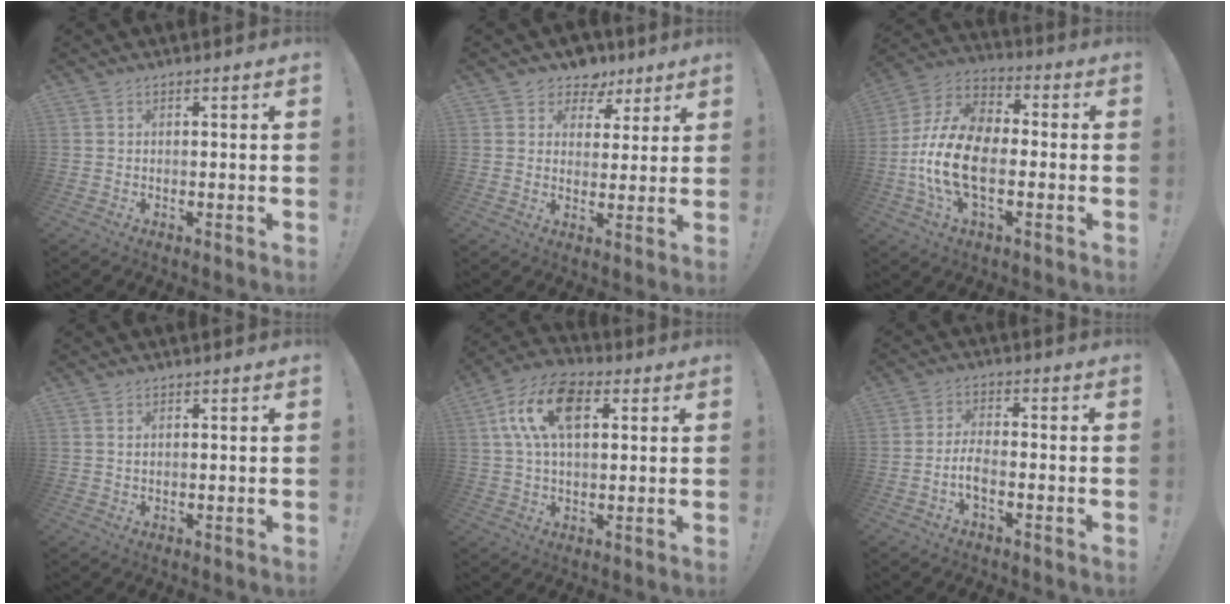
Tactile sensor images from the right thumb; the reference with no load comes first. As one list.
[{"total": 7.0, "force": [4.5, 5.2, 1.3], "torque": [-0.019, -0.030, 0.089]}, {"total": 18.2, "force": [-4.7, 10.6, 14.0], "torque": [-0.280, 0.027, -0.075]}, {"total": 1.0, "force": [0.7, 0.3, 0.7], "torque": [-0.021, 0.003, 0.014]}, {"total": 15.2, "force": [4.8, 8.8, 11.4], "torque": [-0.206, 0.006, 0.090]}, {"total": 5.4, "force": [-2.2, 1.8, 4.6], "torque": [-0.101, -0.003, -0.039]}]